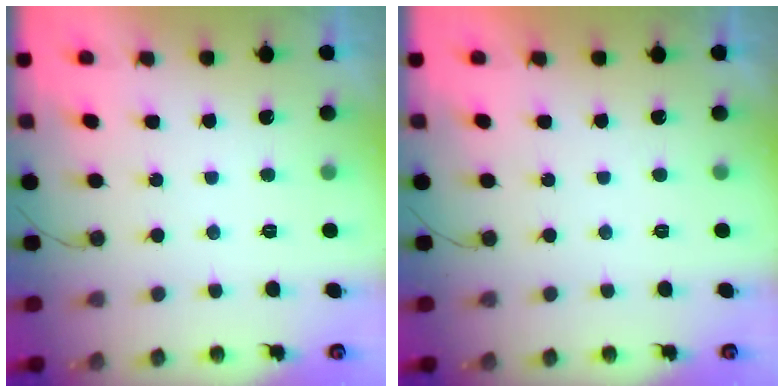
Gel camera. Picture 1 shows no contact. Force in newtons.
{"total": 1.7, "press": 1.7, "slide": 0.0}